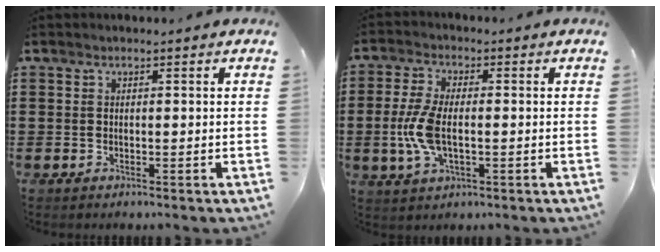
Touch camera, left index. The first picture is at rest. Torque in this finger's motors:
{"motor_torque": [0.62, 0.20, 0.35, 0.14]}